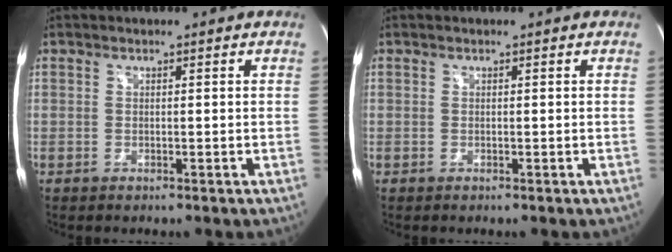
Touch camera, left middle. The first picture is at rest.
{"total": 0.0}